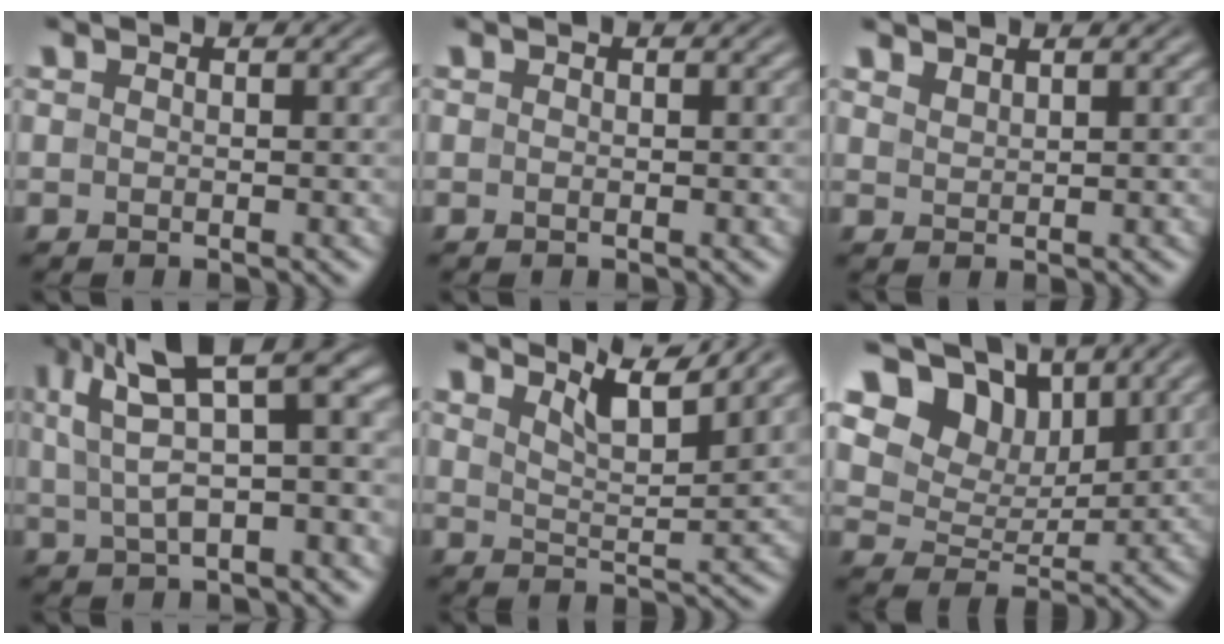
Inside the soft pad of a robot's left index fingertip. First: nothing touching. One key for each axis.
{"total": 0.0}
{"total": 1.1, "fx": 1.1, "fy": 0.2, "fz": 0.2, "tx": -0.010, "ty": 0.000, "tz": 0.026}
{"total": 9.7, "fx": 3.2, "fy": 3.4, "fz": 8.5, "tx": -0.161, "ty": 0.023, "tz": 0.056}
{"total": 4.6, "fx": 3.6, "fy": 0.7, "fz": 2.7, "tx": -0.053, "ty": 0.000, "tz": 0.062}
{"total": 10.9, "fx": 6.7, "fy": 6.8, "fz": 5.2, "tx": -0.110, "ty": 0.003, "tz": 0.123}